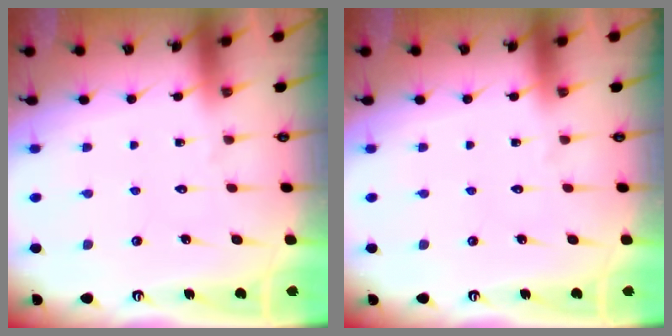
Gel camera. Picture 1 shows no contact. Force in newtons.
{"total": 0.0}